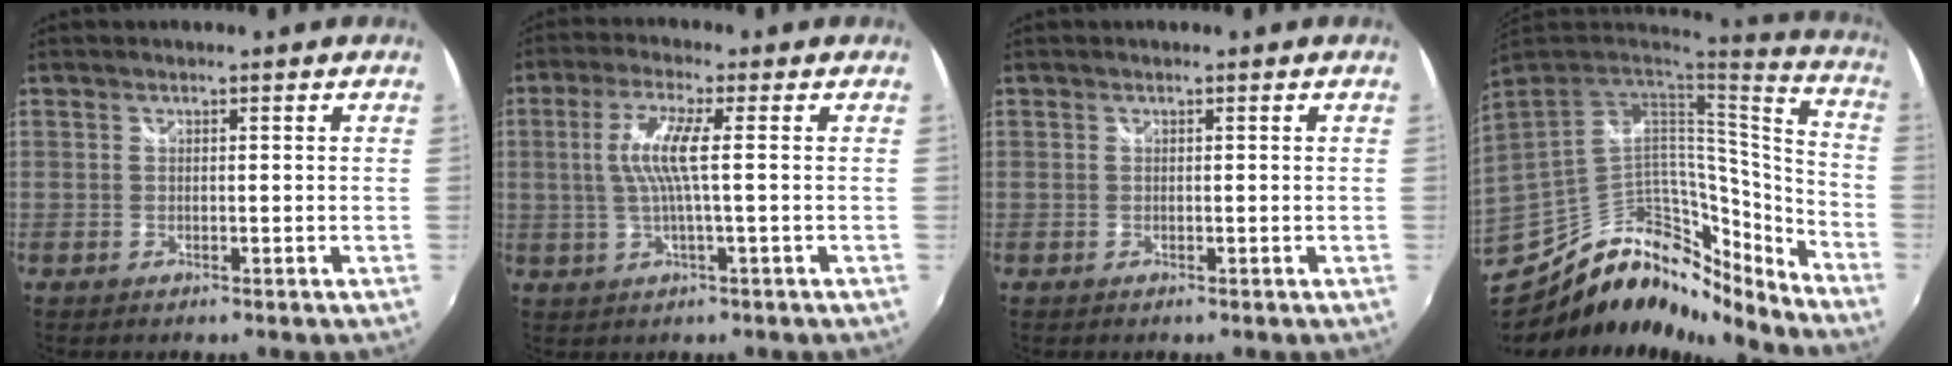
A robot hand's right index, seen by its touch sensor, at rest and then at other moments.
{"total": 6.8, "force": [0.3, 0.1, 6.8], "torque": [-0.140, 0.001, 0.010]}
{"total": 0.0}
{"total": 27.9, "force": [-20.0, 15.0, 12.3], "torque": [-0.269, 0.038, -0.312]}